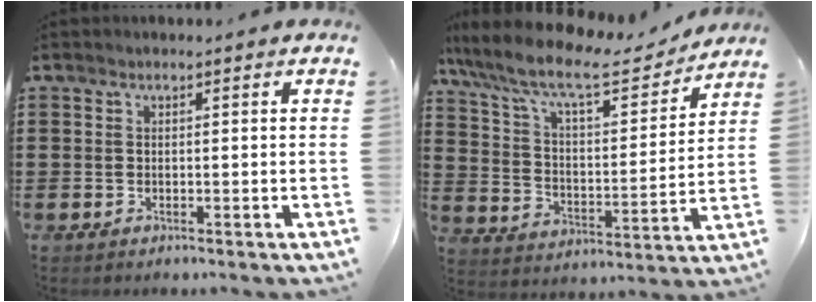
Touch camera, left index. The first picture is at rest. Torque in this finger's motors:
{"motor_torque": [2.14, 0.00, 1.05, 0.21]}